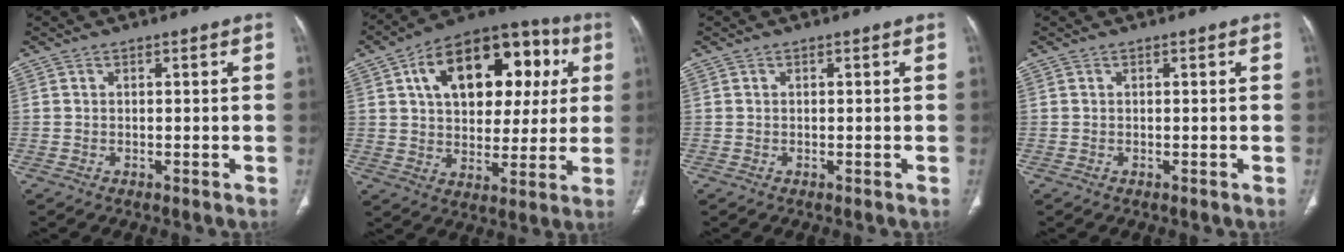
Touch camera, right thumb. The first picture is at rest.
{"total": 23.6, "force": [7.2, 14.1, 17.5], "torque": [-0.224, 0.021, 0.105]}
{"total": 0.0}
{"total": 0.0}